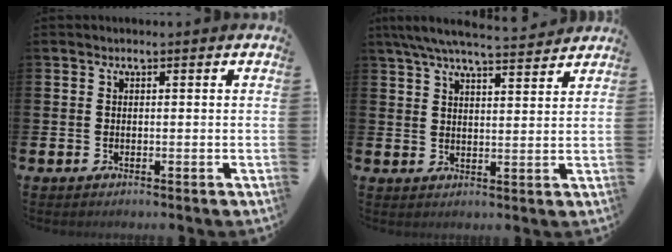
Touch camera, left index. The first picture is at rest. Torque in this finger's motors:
{"motor_torque": [1.01, -1.13, 0.53, 0.15]}